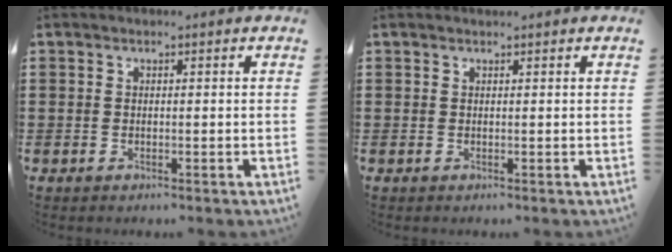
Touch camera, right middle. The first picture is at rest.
{"total": 0.0}